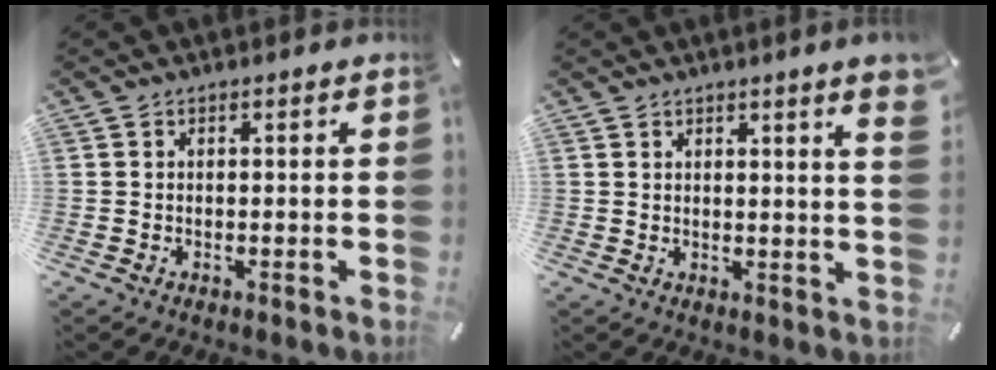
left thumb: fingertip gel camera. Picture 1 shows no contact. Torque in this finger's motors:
{"motor_torque": [0.67, -0.21, 0.35, 0.11, 0.00]}